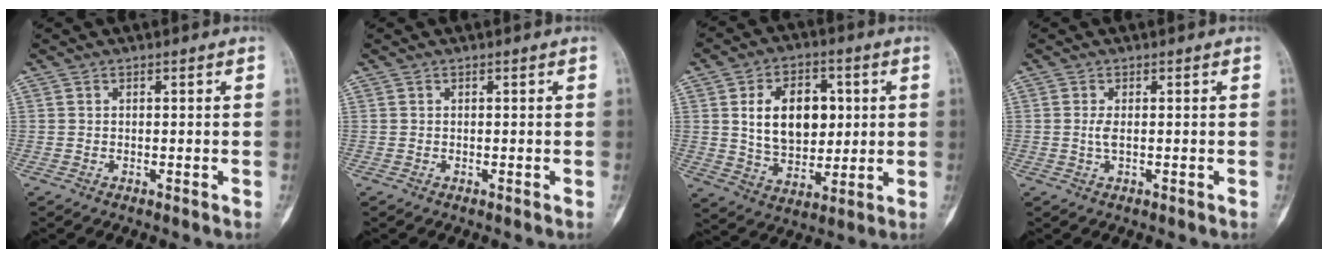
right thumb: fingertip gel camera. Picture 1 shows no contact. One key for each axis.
{"total": 0.0}
{"total": 14.5, "fx": 2.6, "fy": 9.8, "fz": 10.4, "tx": -0.122, "ty": -0.008, "tz": 0.050}
{"total": 1.7, "fx": 0.1, "fy": 0.5, "fz": 1.6, "tx": -0.044, "ty": -0.002, "tz": 0.006}